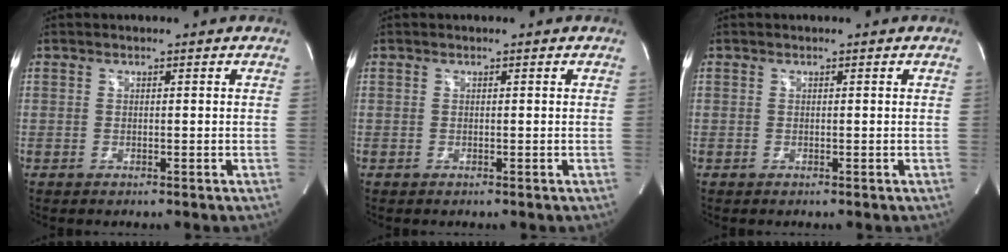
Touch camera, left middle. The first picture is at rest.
{"total": 0.0}
{"total": 0.0}